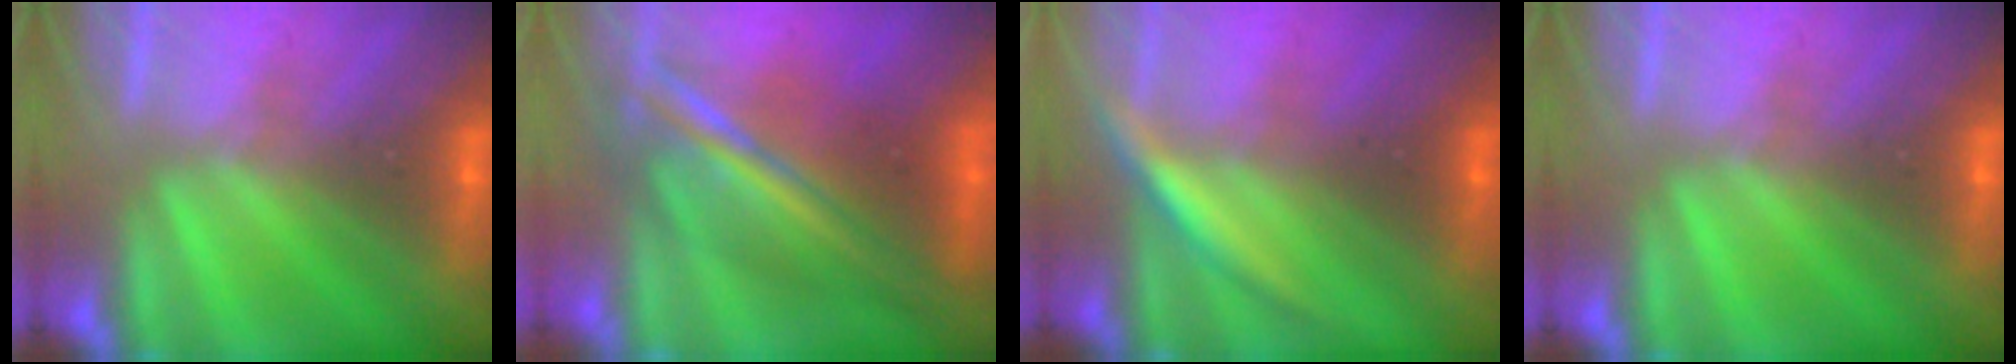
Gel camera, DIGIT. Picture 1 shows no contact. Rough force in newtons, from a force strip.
{"total": 6.1}
{"total": 3.4}
{"total": 0.0}